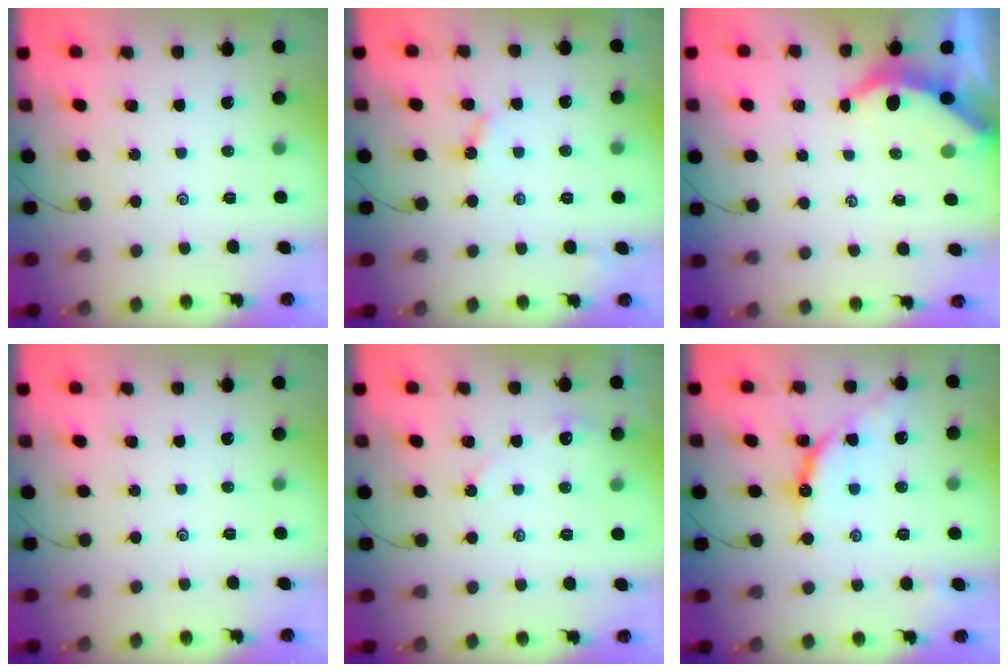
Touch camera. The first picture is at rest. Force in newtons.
{"total": 3.4, "press": 3.4, "slide": 0.3}
{"total": 3.6, "press": 3.6, "slide": 0.4}
{"total": 0.0}
{"total": 3.2, "press": 3.2, "slide": 0.3}
{"total": 10.2, "press": 10.2, "slide": 0.8}